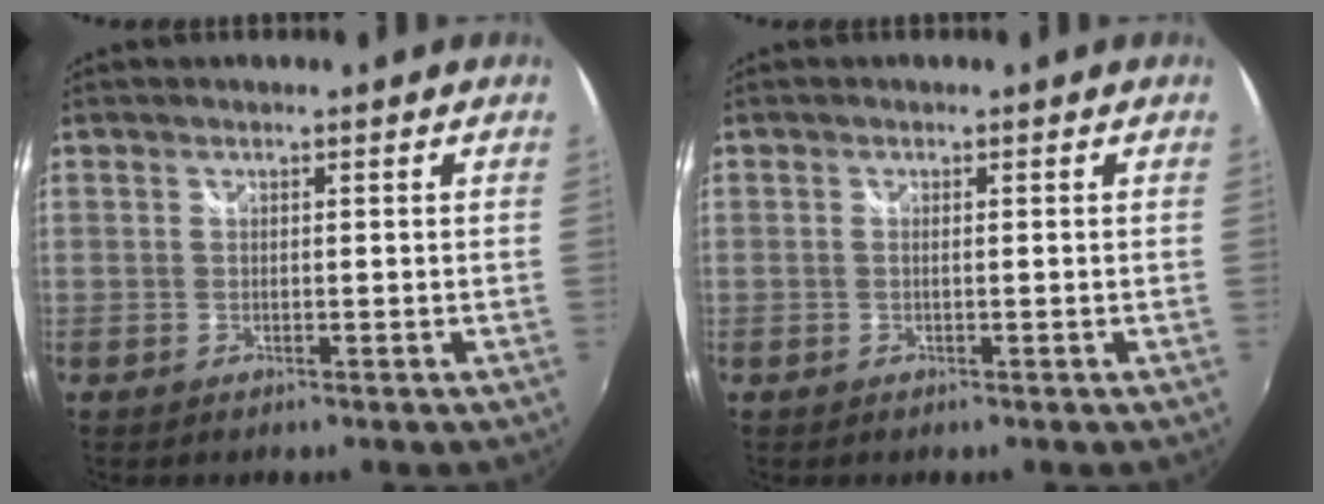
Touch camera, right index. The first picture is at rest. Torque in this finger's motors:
{"motor_torque": [-0.18, 0.13, -0.07, 0.00]}